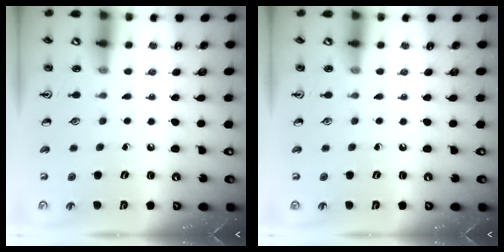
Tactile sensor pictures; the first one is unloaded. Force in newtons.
{"total": 0.0}